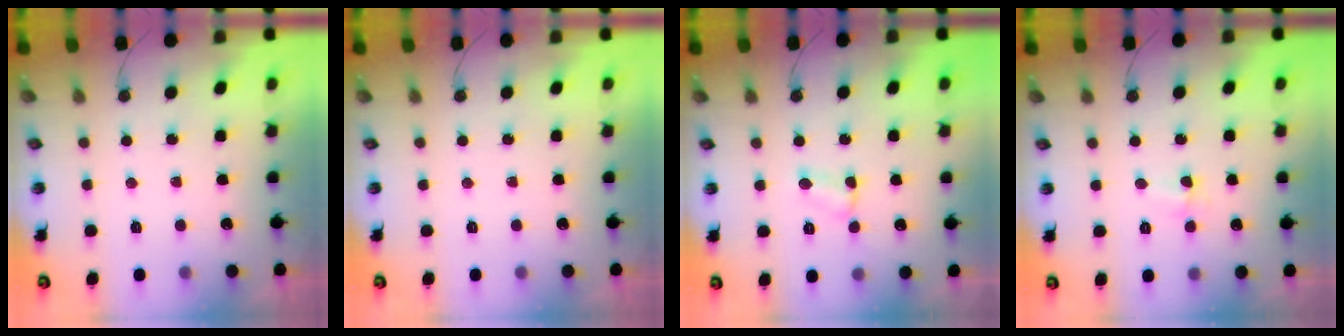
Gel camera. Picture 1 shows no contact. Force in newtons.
{"total": 0.0}
{"total": 4.3, "press": 4.3, "slide": 0.6}
{"total": 4.6, "press": 3.4, "slide": 3.0}